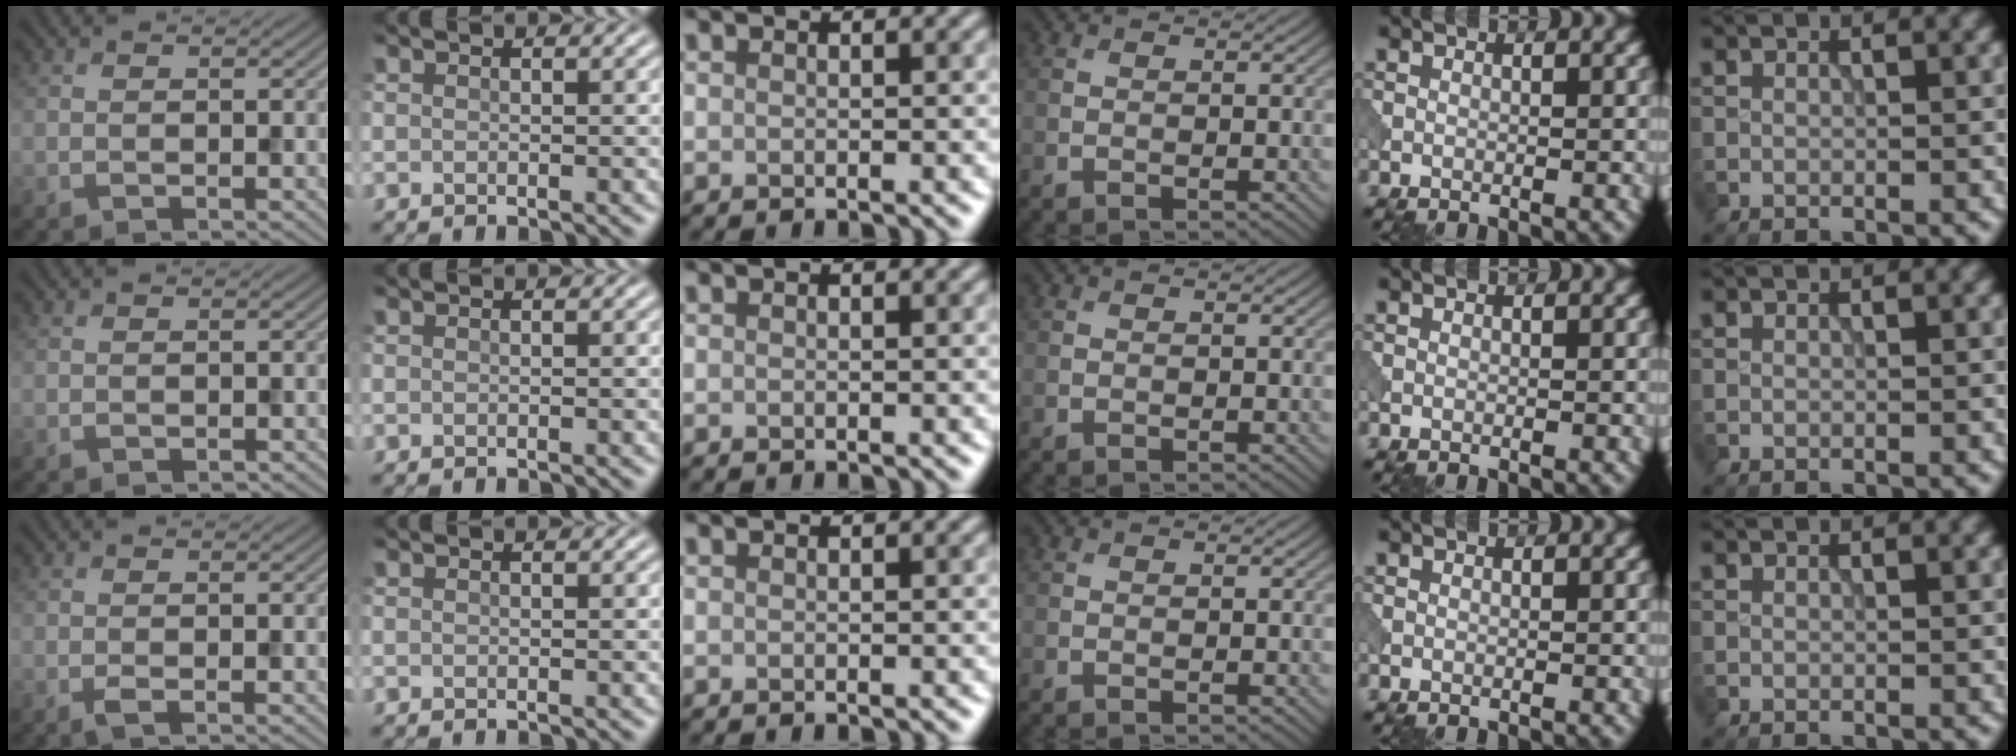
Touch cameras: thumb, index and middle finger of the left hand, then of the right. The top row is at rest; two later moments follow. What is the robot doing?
{"motion": "open", "object": "sandwich press"}